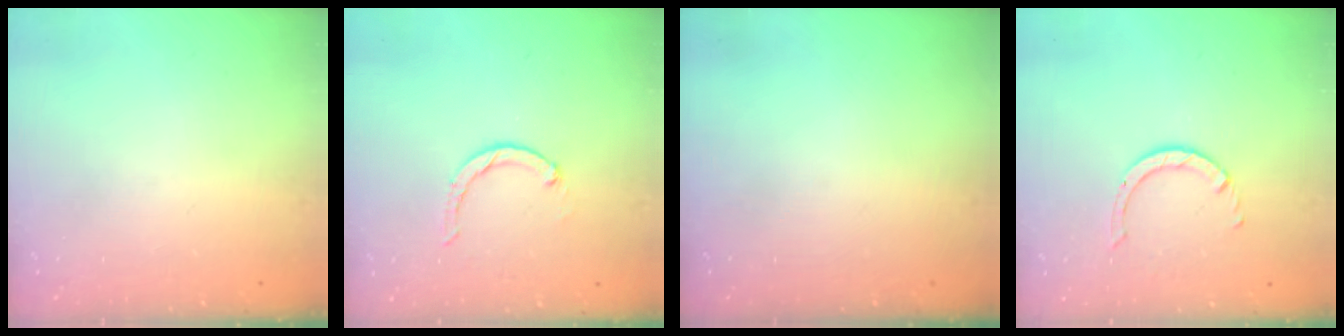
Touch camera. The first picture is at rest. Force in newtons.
{"total": 1.9, "press": 1.9, "slide": 0.3}
{"total": 0.0}
{"total": 1.4, "press": 1.4, "slide": 0.2}